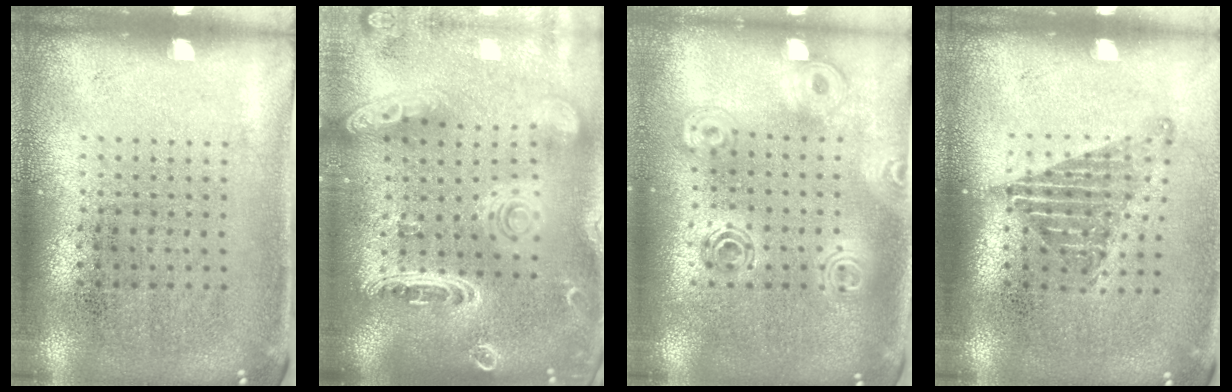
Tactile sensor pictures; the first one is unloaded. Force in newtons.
{"total": 2.7, "press": 2.3, "slide": 1.3}
{"total": 1.7, "press": 1.5, "slide": 0.8}
{"total": 1.3, "press": 1.1, "slide": 0.7}